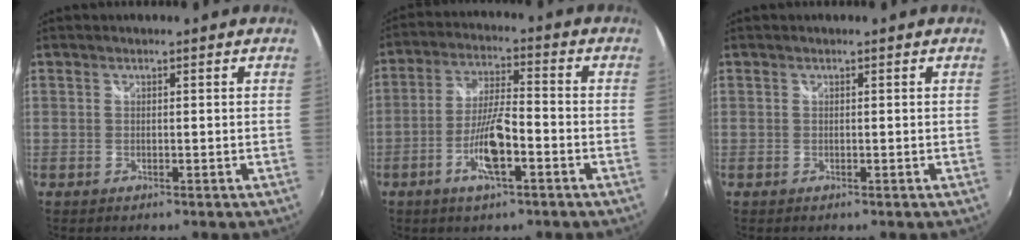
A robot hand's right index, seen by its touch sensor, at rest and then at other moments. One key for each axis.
{"total": 9.2, "fx": -4.0, "fy": 1.9, "fz": 8.1, "tx": -0.163, "ty": -0.001, "tz": -0.074}
{"total": 0.0}